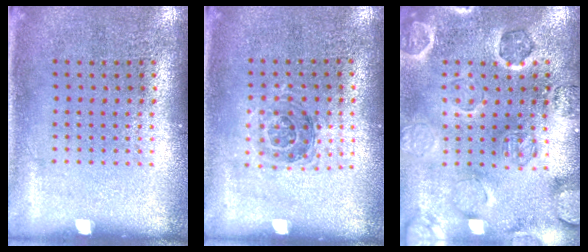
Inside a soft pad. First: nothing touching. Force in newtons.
{"total": 1.1, "press": 1.0, "slide": 0.3}
{"total": 1.6, "press": 1.6, "slide": 0.2}